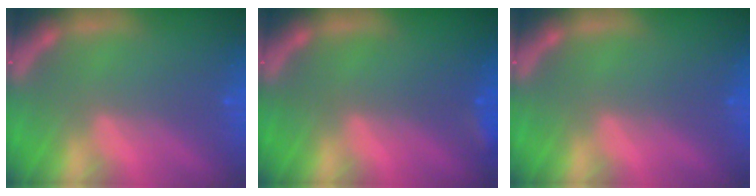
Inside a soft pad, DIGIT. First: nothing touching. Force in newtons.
{"total": 1.4}
{"total": 0.0}